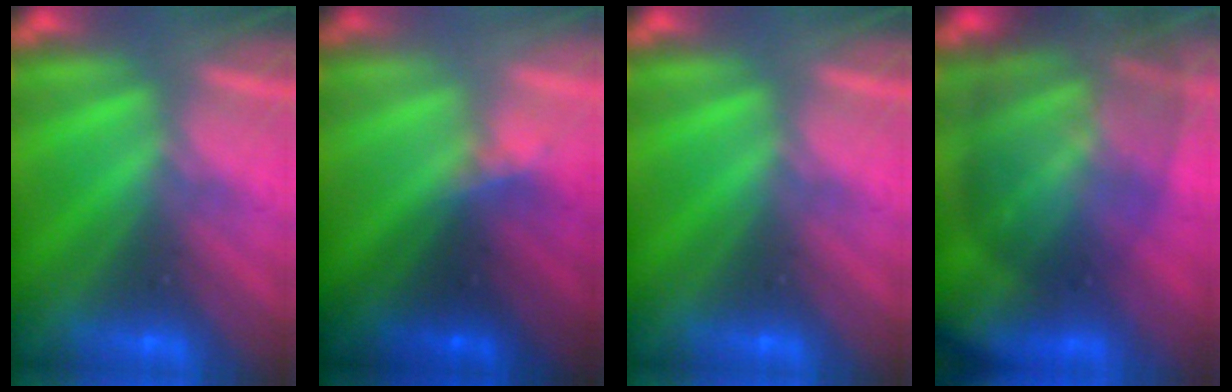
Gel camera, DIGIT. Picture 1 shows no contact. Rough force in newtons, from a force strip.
{"total": 1.5}
{"total": 0.0}
{"total": 9.7}